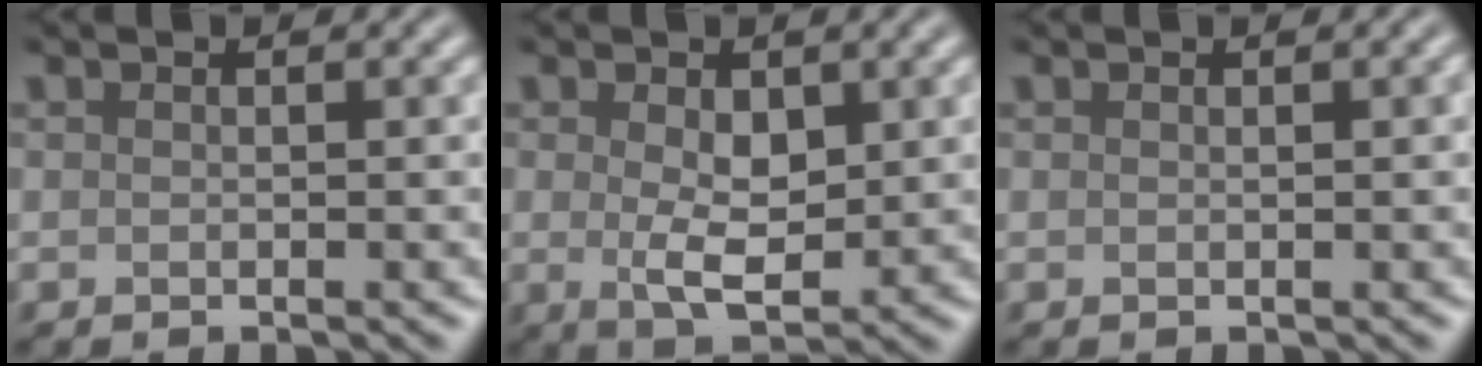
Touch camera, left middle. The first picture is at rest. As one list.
[{"total": 3.4, "force": [0.5, 1.7, 2.8], "torque": [-0.054, -0.002, 0.014]}, {"total": 1.1, "force": [0.2, 0.4, 1.0], "torque": [-0.009, 0.002, -0.001]}]